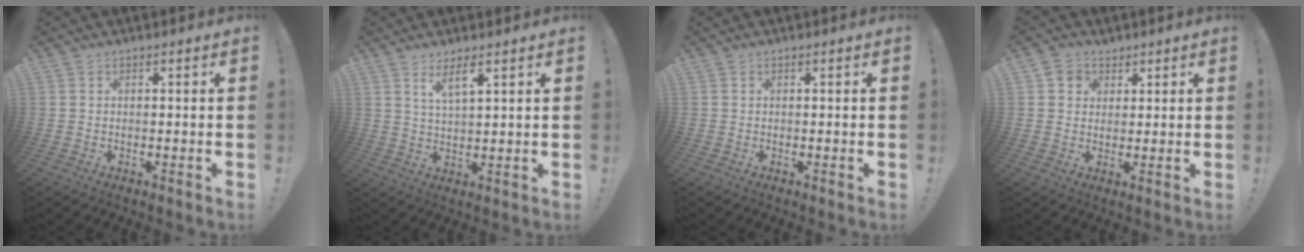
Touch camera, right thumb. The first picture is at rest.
{"total": 5.4, "force": [3.5, 0.9, 4.1], "torque": [-0.070, -0.014, 0.055]}
{"total": 0.0}
{"total": 4.6, "force": [2.5, 3.8, 0.7], "torque": [-0.006, -0.008, 0.047]}